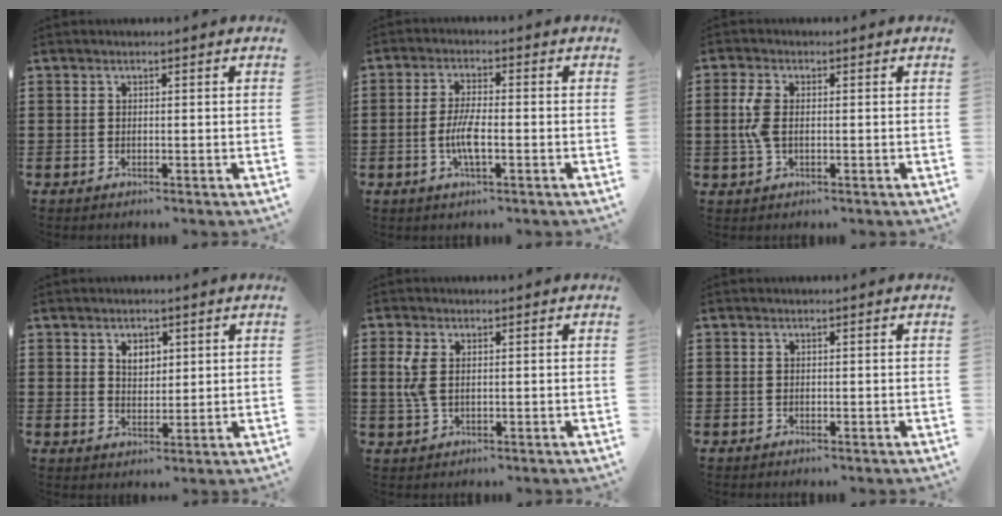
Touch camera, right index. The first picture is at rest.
{"total": 5.2, "force": [-1.4, 1.1, 4.9], "torque": [-0.106, -0.006, -0.031]}
{"total": 4.3, "force": [0.0, 2.1, 3.7], "torque": [-0.102, -0.004, -0.010]}
{"total": 2.7, "force": [1.6, 1.8, 1.3], "torque": [-0.023, 0.004, 0.027]}
{"total": 4.0, "force": [0.7, 2.0, 3.4], "torque": [-0.095, 0.000, 0.004]}
{"total": 0.0}